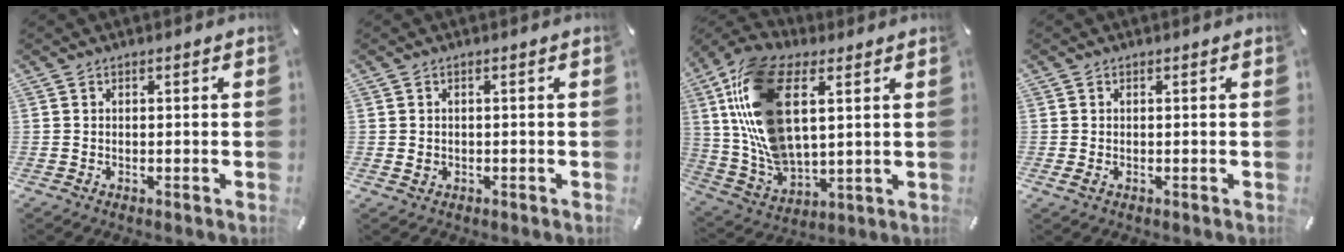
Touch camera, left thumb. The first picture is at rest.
{"total": 1.3, "force": [-0.3, 1.1, 0.6], "torque": [-0.011, 0.004, -0.008]}
{"total": 20.0, "force": [6.5, 11.5, 15.0], "torque": [-0.347, -0.018, 0.117]}
{"total": 0.8, "force": [-0.2, 0.4, 0.6], "torque": [-0.012, 0.000, -0.003]}